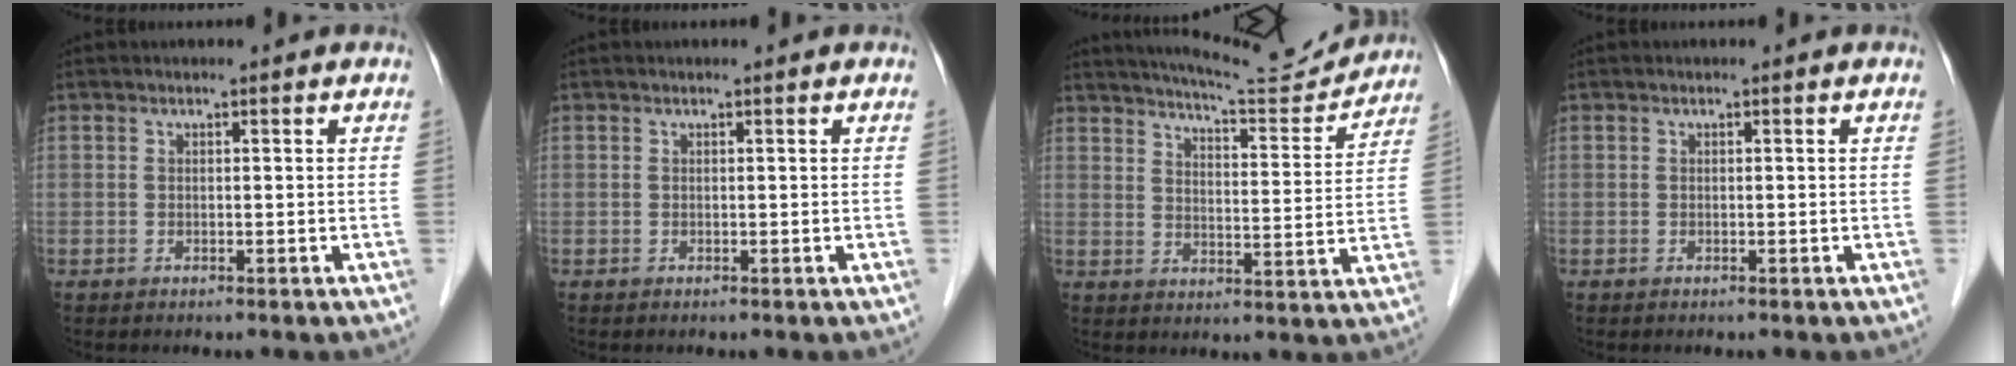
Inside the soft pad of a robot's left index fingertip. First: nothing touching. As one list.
[{"total": 0.0}, {"total": 13.5, "force": [13.1, 0.6, 3.3], "torque": [-0.054, -0.015, 0.176]}, {"total": 0.0}]